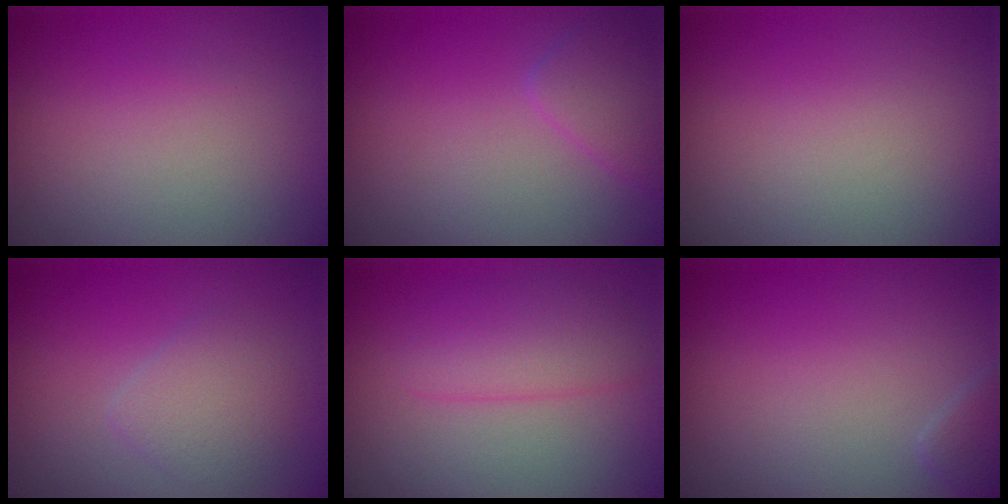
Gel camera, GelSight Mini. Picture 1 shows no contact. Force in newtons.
{"total": 2.2, "press": 2.2, "slide": 0.1}
{"total": 0.0}
{"total": 2.3, "press": 2.3, "slide": 0.1}
{"total": 2.8, "press": 2.8, "slide": 0.1}
{"total": 1.1, "press": 1.1, "slide": 0.1}